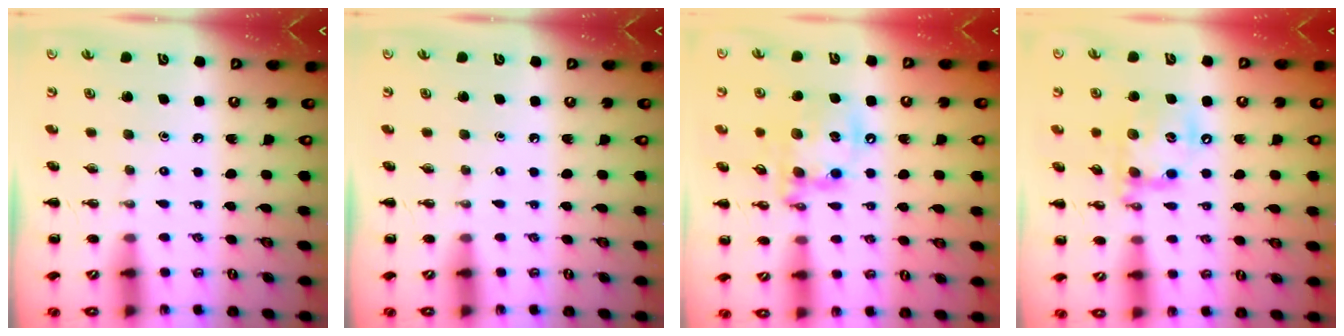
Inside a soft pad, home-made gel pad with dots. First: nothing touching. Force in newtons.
{"total": 0.0}
{"total": 14.2, "press": 13.9, "slide": 3.0}
{"total": 15.4, "press": 15.1, "slide": 2.9}